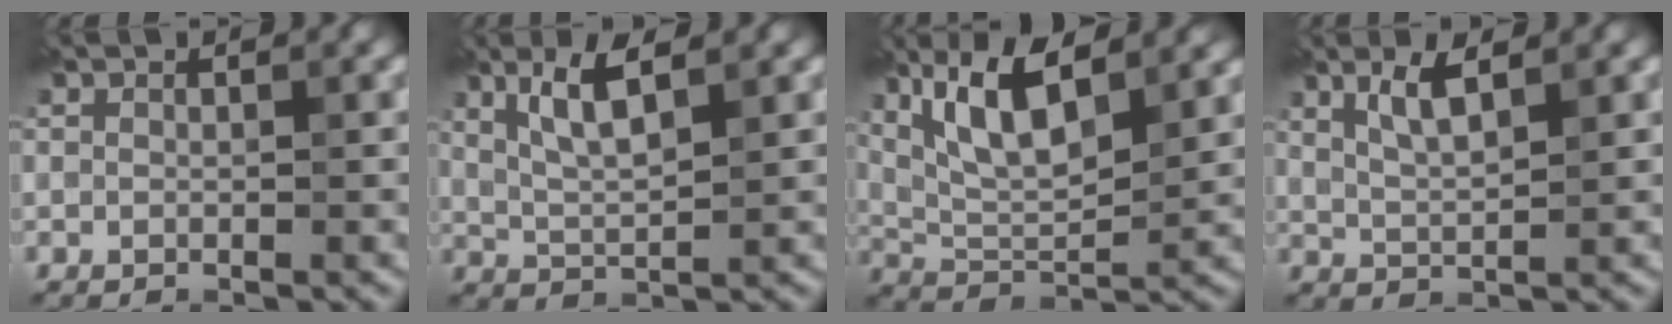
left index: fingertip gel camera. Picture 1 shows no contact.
{"total": 3.9, "force": [2.1, 0.8, 3.2], "torque": [-0.069, 0.007, 0.039]}
{"total": 7.6, "force": [3.9, 2.6, 6.0], "torque": [-0.117, 0.010, 0.075]}
{"total": 2.7, "force": [1.7, 0.5, 2.1], "torque": [-0.043, 0.007, 0.032]}